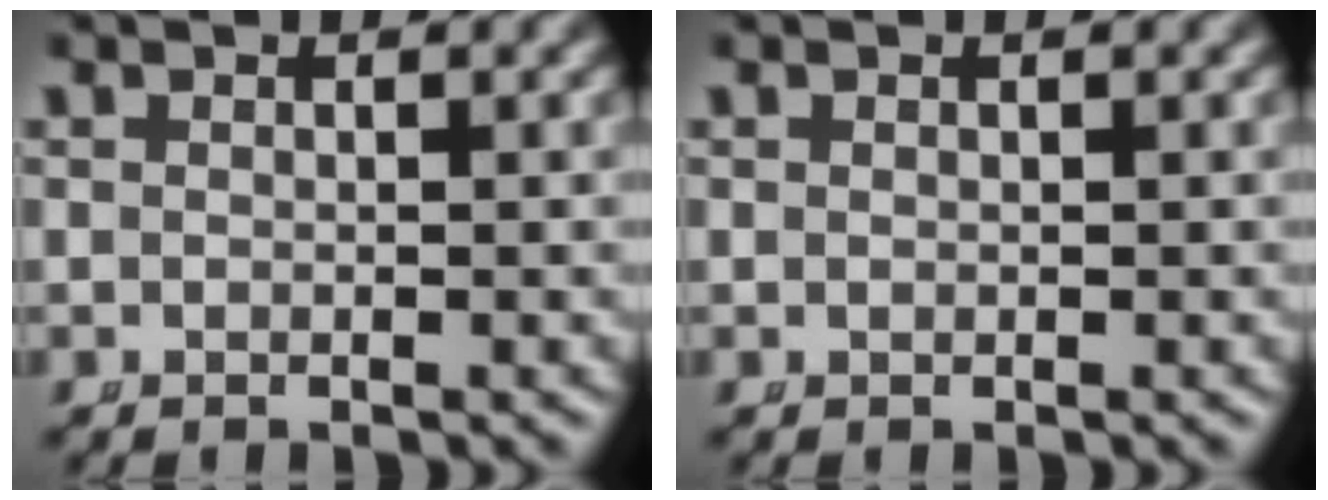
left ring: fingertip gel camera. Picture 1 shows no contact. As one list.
[{"total": 0.0}]